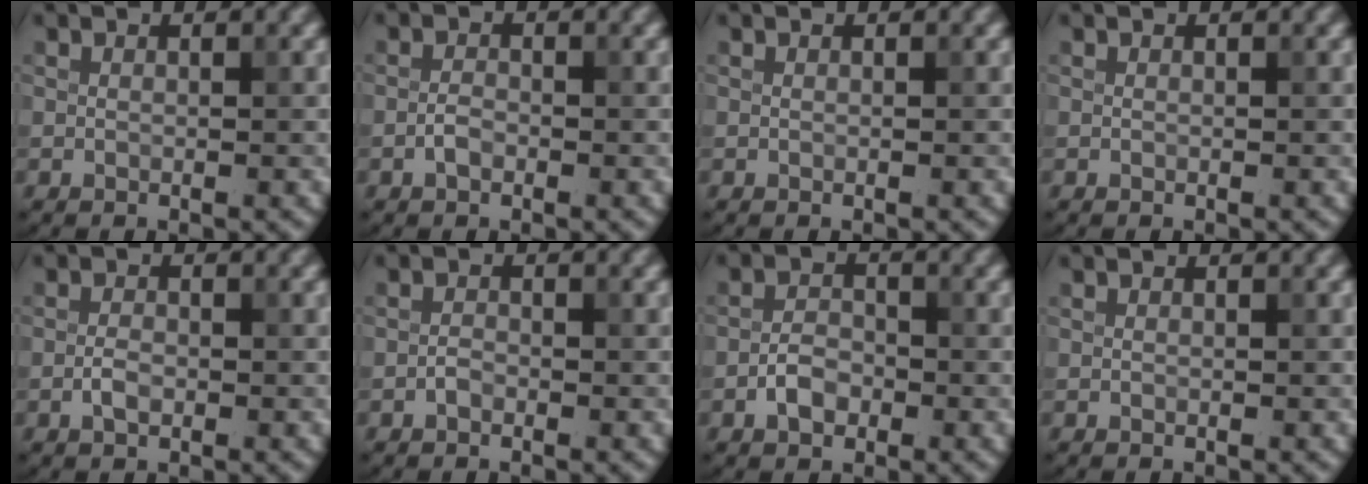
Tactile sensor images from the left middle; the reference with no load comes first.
{"total": 1.3, "force": [-0.6, 0.7, 0.8], "torque": [-0.017, 0.002, -0.016]}
{"total": 0.0}
{"total": 0.0}
{"total": 1.5, "force": [-0.6, 0.8, 1.1], "torque": [-0.022, 0.002, -0.014]}
{"total": 0.9, "force": [-0.5, 0.5, 0.5], "torque": [-0.010, 0.001, -0.013]}
{"total": 2.4, "force": [-1.1, 1.5, 1.5], "torque": [-0.025, 0.006, -0.025]}
{"total": 0.0}